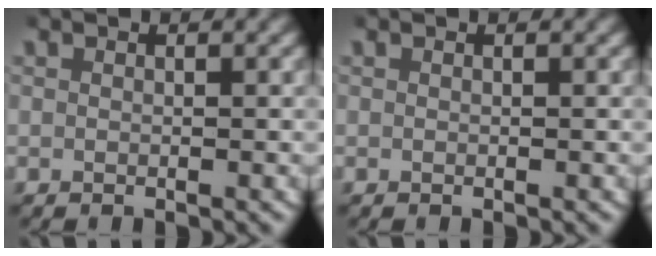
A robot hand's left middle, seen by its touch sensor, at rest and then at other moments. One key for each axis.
{"total": 0.0}